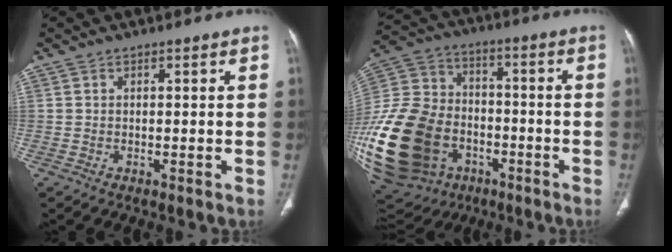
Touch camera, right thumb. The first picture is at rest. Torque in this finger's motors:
{"motor_torque": [2.73, 2.27, 2.34, -0.43, 0.79]}